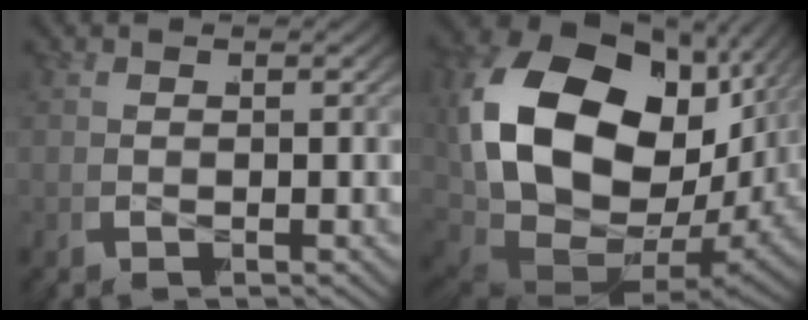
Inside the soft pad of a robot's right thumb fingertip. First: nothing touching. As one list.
[{"total": 24.9, "force": [0.3, 17.1, 18.1], "torque": [-0.357, -0.044, 0.022]}]